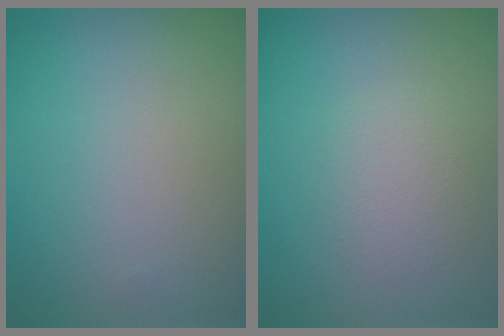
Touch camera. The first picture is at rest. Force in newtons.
{"total": 2.0, "press": 2.0, "slide": 0.0}